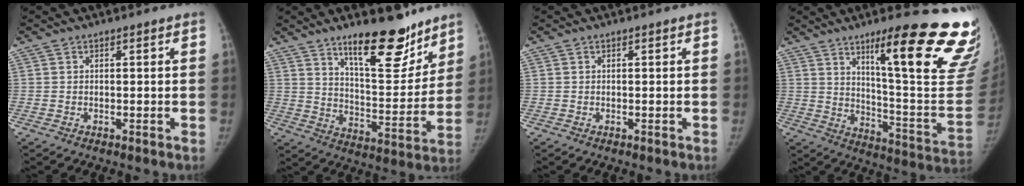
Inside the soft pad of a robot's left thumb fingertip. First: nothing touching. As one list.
[{"total": 17.0, "force": [12.2, 5.9, 10.3], "torque": [-0.101, -0.095, 0.194]}, {"total": 0.0}, {"total": 29.3, "force": [16.1, 5.2, 24.0], "torque": [-0.236, -0.074, 0.239]}]